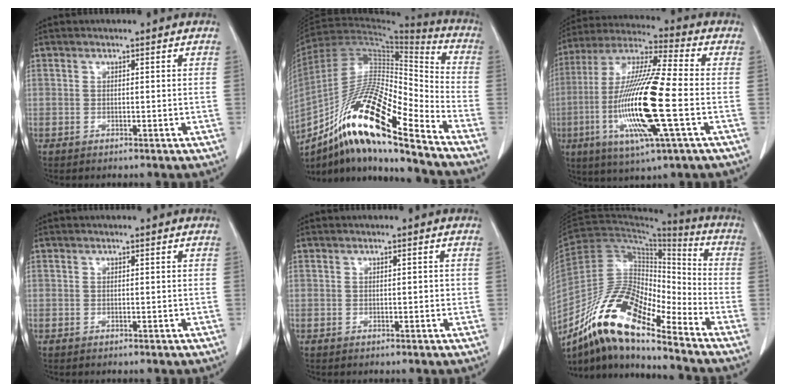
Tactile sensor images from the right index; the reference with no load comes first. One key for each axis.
{"total": 20.3, "fx": -13.1, "fy": 2.7, "fz": 15.3, "tx": -0.286, "ty": -0.011, "tz": -0.235}
{"total": 19.0, "fx": -4.1, "fy": 1.3, "fz": 18.5, "tx": -0.384, "ty": -0.016, "tz": -0.079}
{"total": 0.0}
{"total": 0.9, "fx": 0.1, "fy": 0.5, "fz": 0.8, "tx": -0.010, "ty": 0.002, "tz": 0.002}
{"total": 16.0, "fx": -11.8, "fy": 4.1, "fz": 10.1, "tx": -0.184, "ty": 0.024, "tz": -0.213}